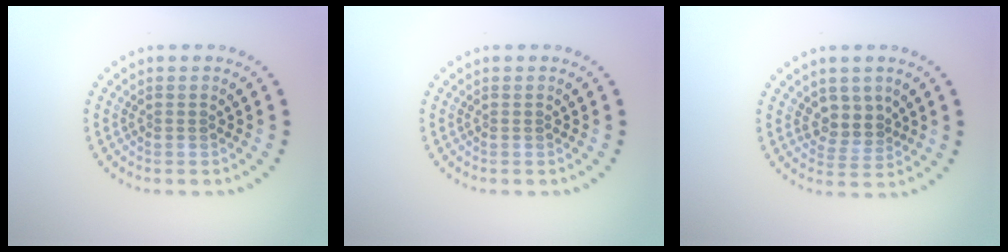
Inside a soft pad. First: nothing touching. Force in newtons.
{"total": 0.0}
{"total": 2.6, "press": 2.2, "slide": 1.5}